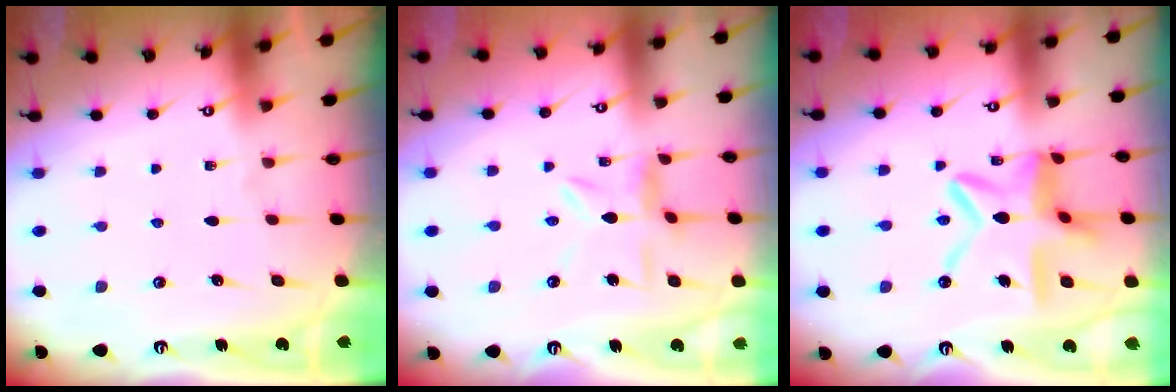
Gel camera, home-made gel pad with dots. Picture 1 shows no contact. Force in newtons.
{"total": 6.1, "press": 6.1, "slide": 0.6}
{"total": 14.8, "press": 14.7, "slide": 1.4}